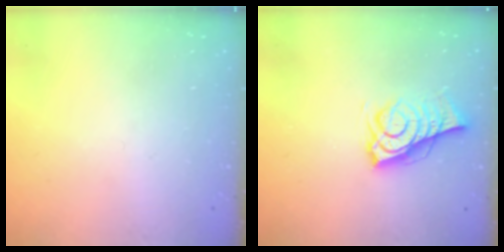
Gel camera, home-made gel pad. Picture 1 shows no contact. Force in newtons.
{"total": 9.2, "press": 8.6, "slide": 3.2}